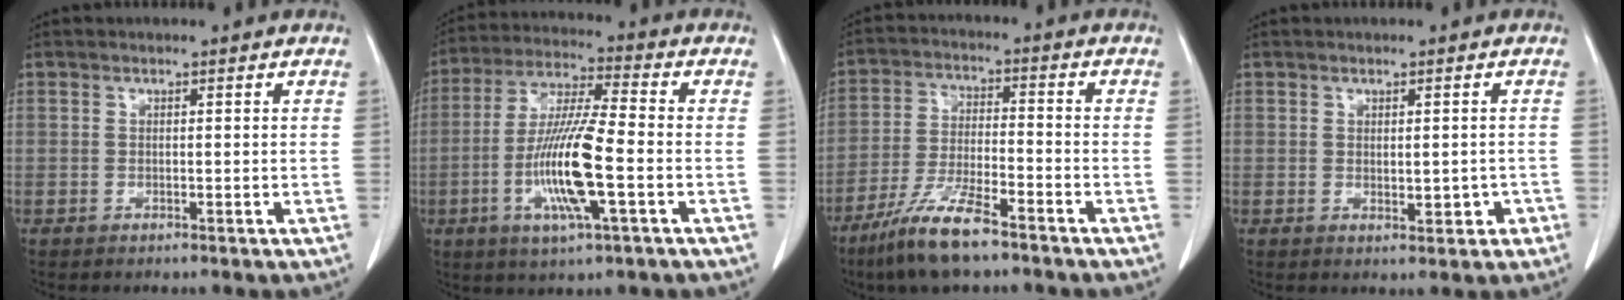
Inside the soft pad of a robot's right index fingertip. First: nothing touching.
{"total": 13.5, "force": [-3.5, 1.0, 13.0], "torque": [-0.260, -0.010, -0.069]}
{"total": 9.1, "force": [-6.4, 1.3, 6.3], "torque": [-0.130, -0.019, -0.121]}
{"total": 2.6, "force": [-0.5, 1.3, 2.1], "torque": [-0.025, -0.001, 0.001]}